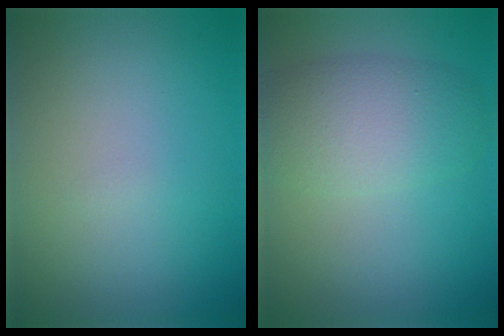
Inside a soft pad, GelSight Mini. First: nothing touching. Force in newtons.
{"total": 5.3, "press": 5.3, "slide": 0.3}